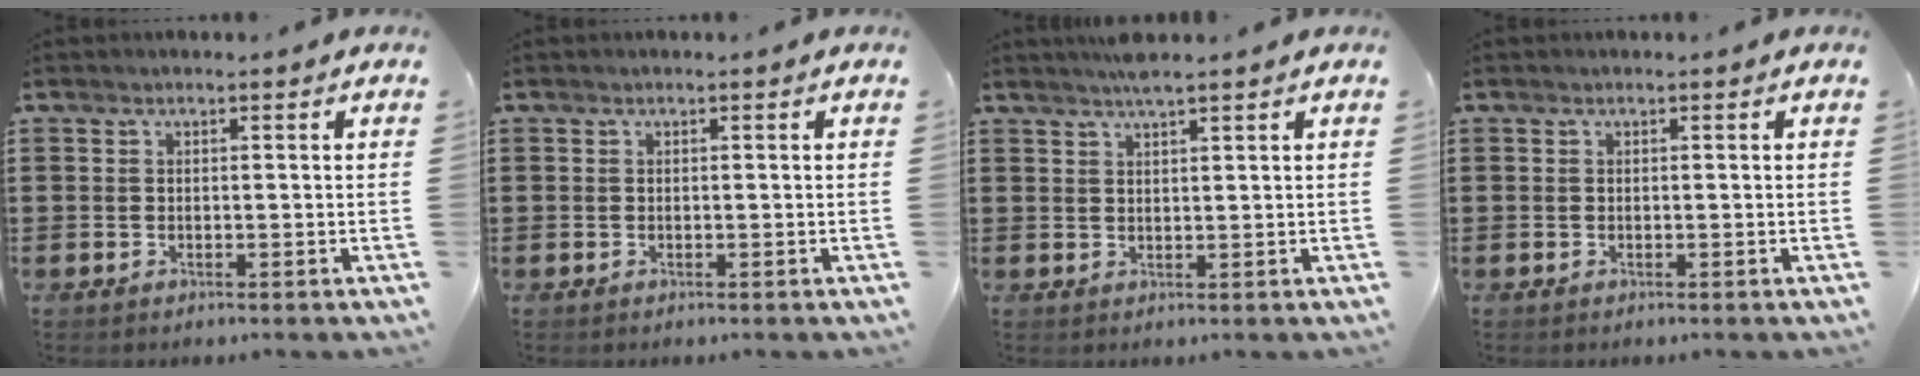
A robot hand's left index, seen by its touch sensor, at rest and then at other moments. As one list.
[{"total": 0.0}, {"total": 2.5, "force": [2.2, 0.0, 1.3], "torque": [-0.028, 0.000, 0.040]}, {"total": 0.0}]